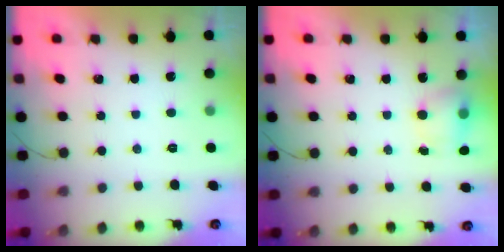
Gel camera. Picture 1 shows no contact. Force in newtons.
{"total": 5.2, "press": 5.2, "slide": 0.7}